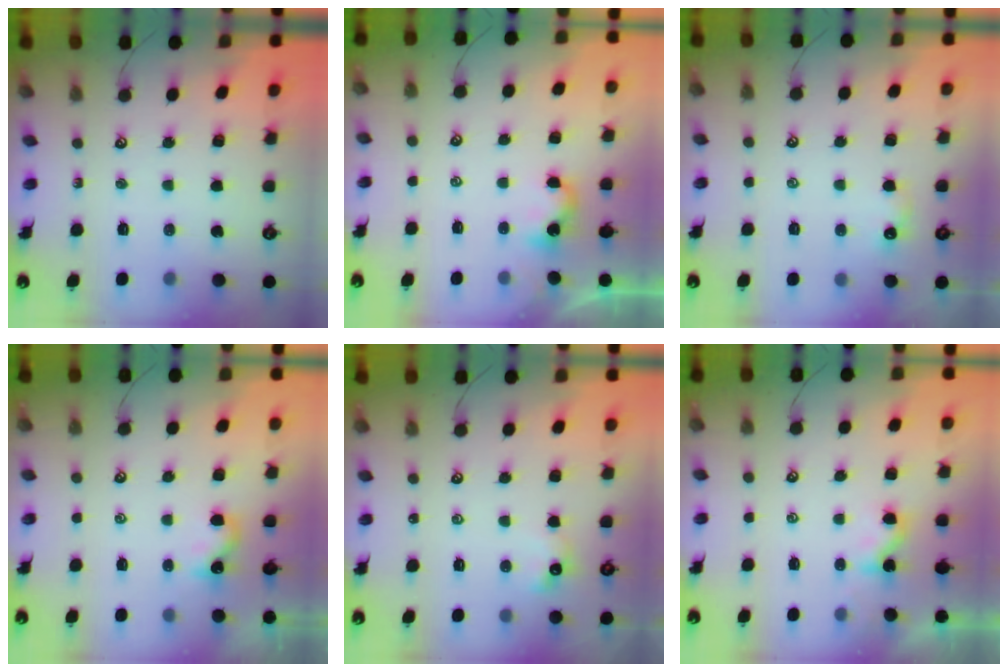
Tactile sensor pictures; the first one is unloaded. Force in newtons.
{"total": 2.6, "press": 2.6, "slide": 0.2}
{"total": 1.6, "press": 1.5, "slide": 0.4}
{"total": 0.9, "press": 0.8, "slide": 0.3}
{"total": 2.2, "press": 2.1, "slide": 0.7}
{"total": 1.6, "press": 1.6, "slide": 0.2}